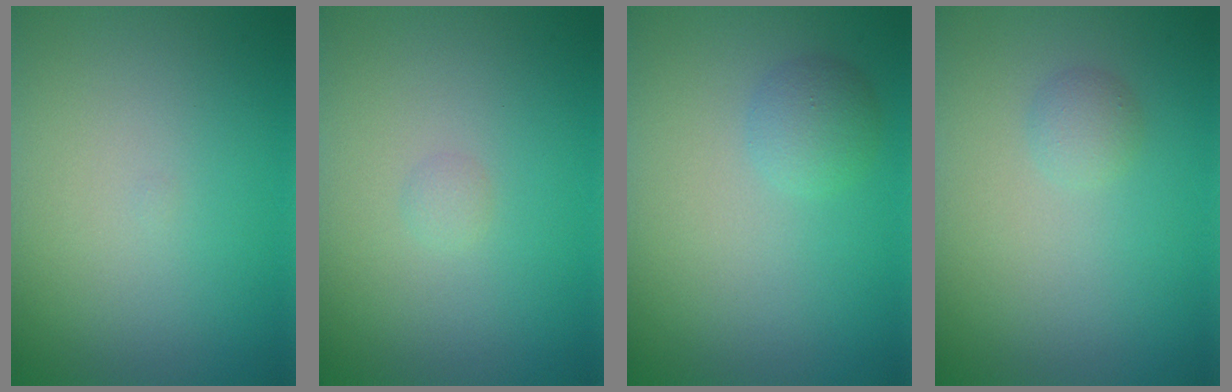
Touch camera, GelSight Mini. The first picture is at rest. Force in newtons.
{"total": 0.6, "press": 0.6, "slide": 0.0}
{"total": 1.9, "press": 1.9, "slide": 0.1}
{"total": 1.1, "press": 1.1, "slide": 0.0}